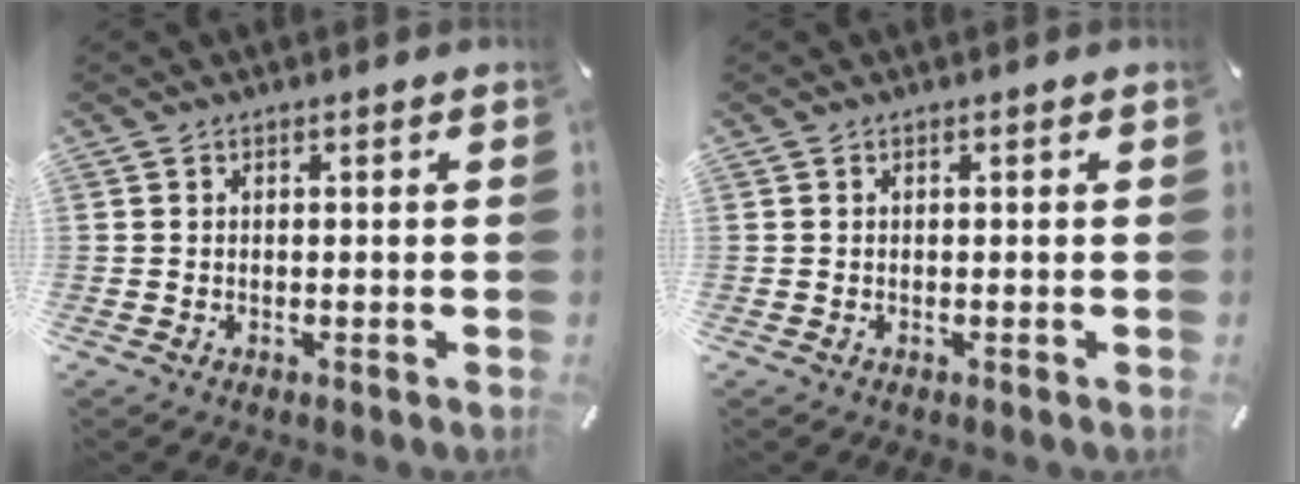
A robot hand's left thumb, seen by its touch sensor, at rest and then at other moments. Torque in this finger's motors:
{"motor_torque": [-0.15, 0.04, 0.02, -0.03, 0.00]}